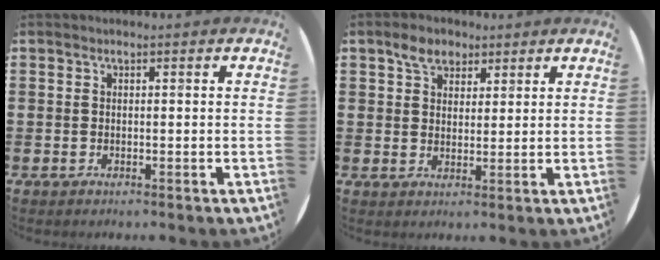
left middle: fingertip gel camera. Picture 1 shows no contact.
{"total": 3.8, "force": [2.8, 2.3, 1.1], "torque": [-0.013, 0.005, 0.049]}